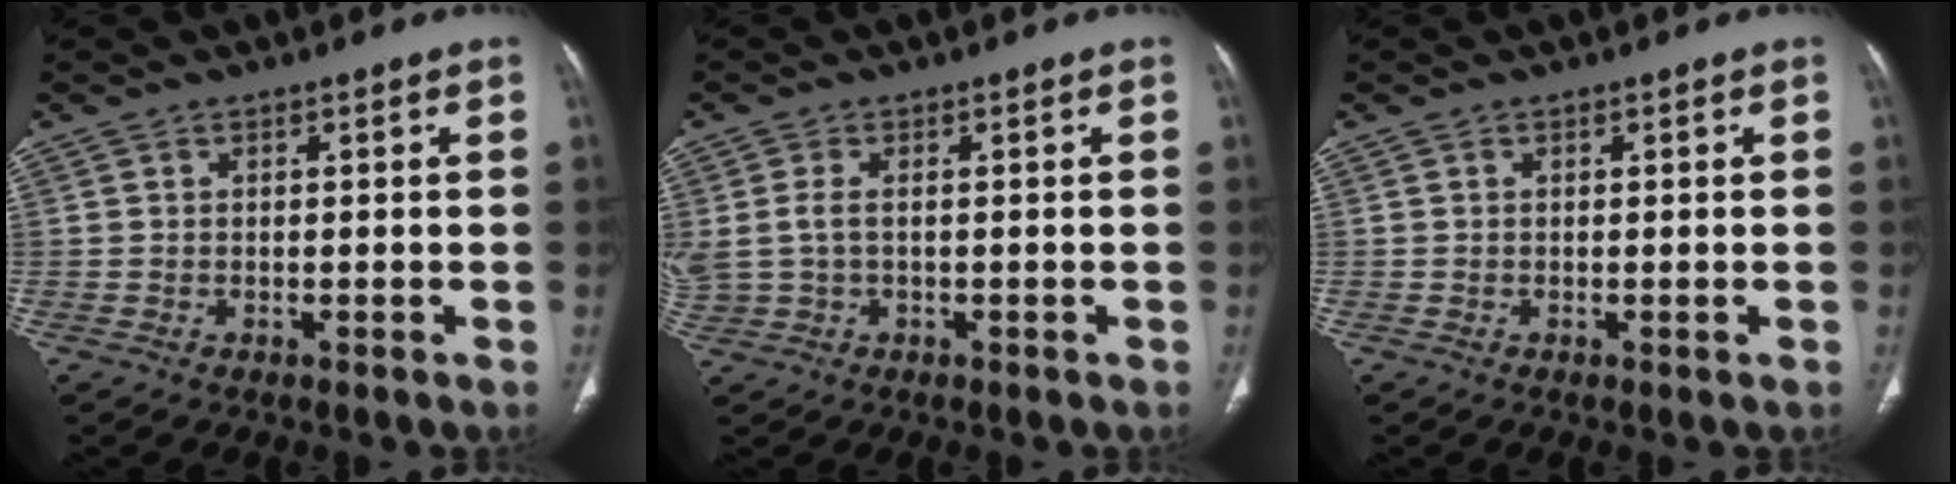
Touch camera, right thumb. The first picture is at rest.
{"total": 4.3, "force": [0.1, 2.5, 3.4], "torque": [-0.100, 0.007, 0.007]}
{"total": 0.0}